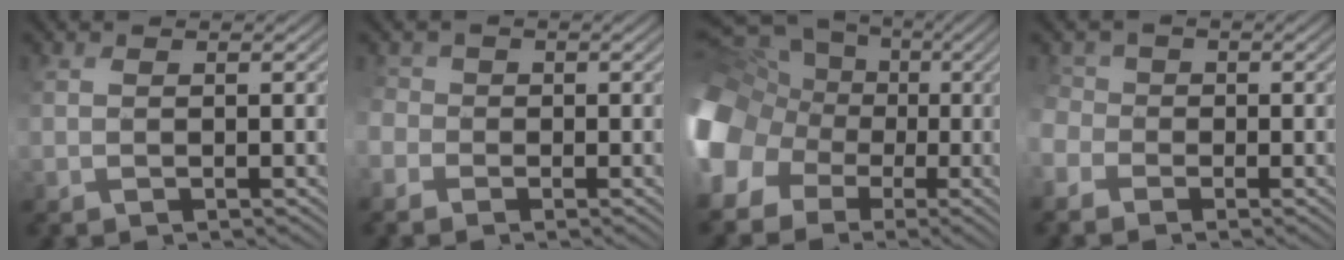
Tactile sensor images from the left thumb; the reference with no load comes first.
{"total": 2.8, "force": [-2.2, 1.6, -0.8], "torque": [-0.001, -0.006, -0.035]}
{"total": 14.4, "force": [-1.4, 13.0, 6.0], "torque": [-0.216, -0.005, -0.044]}
{"total": 3.3, "force": [-2.5, 2.2, -0.3], "torque": [-0.018, -0.005, -0.041]}